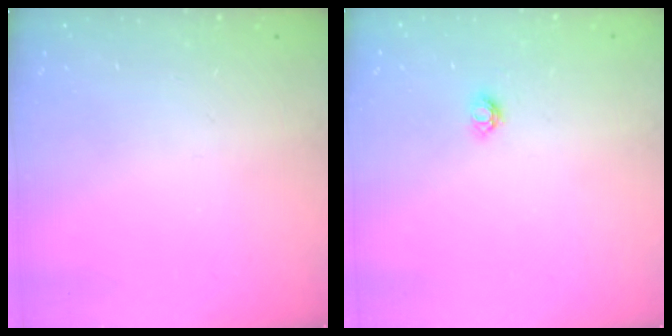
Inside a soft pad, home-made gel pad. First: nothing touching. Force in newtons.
{"total": 3.6, "press": 3.5, "slide": 0.3}